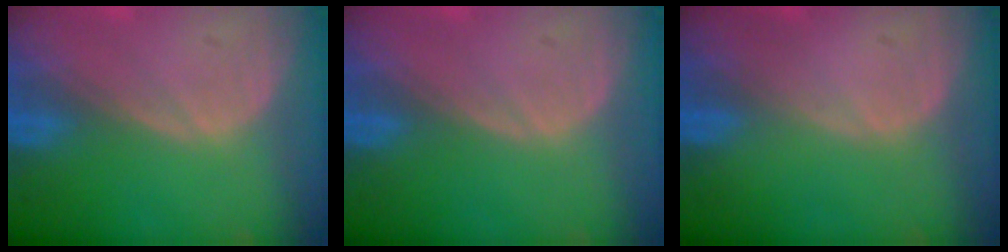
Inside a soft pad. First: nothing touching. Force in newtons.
{"total": 0.0}
{"total": 0.0}